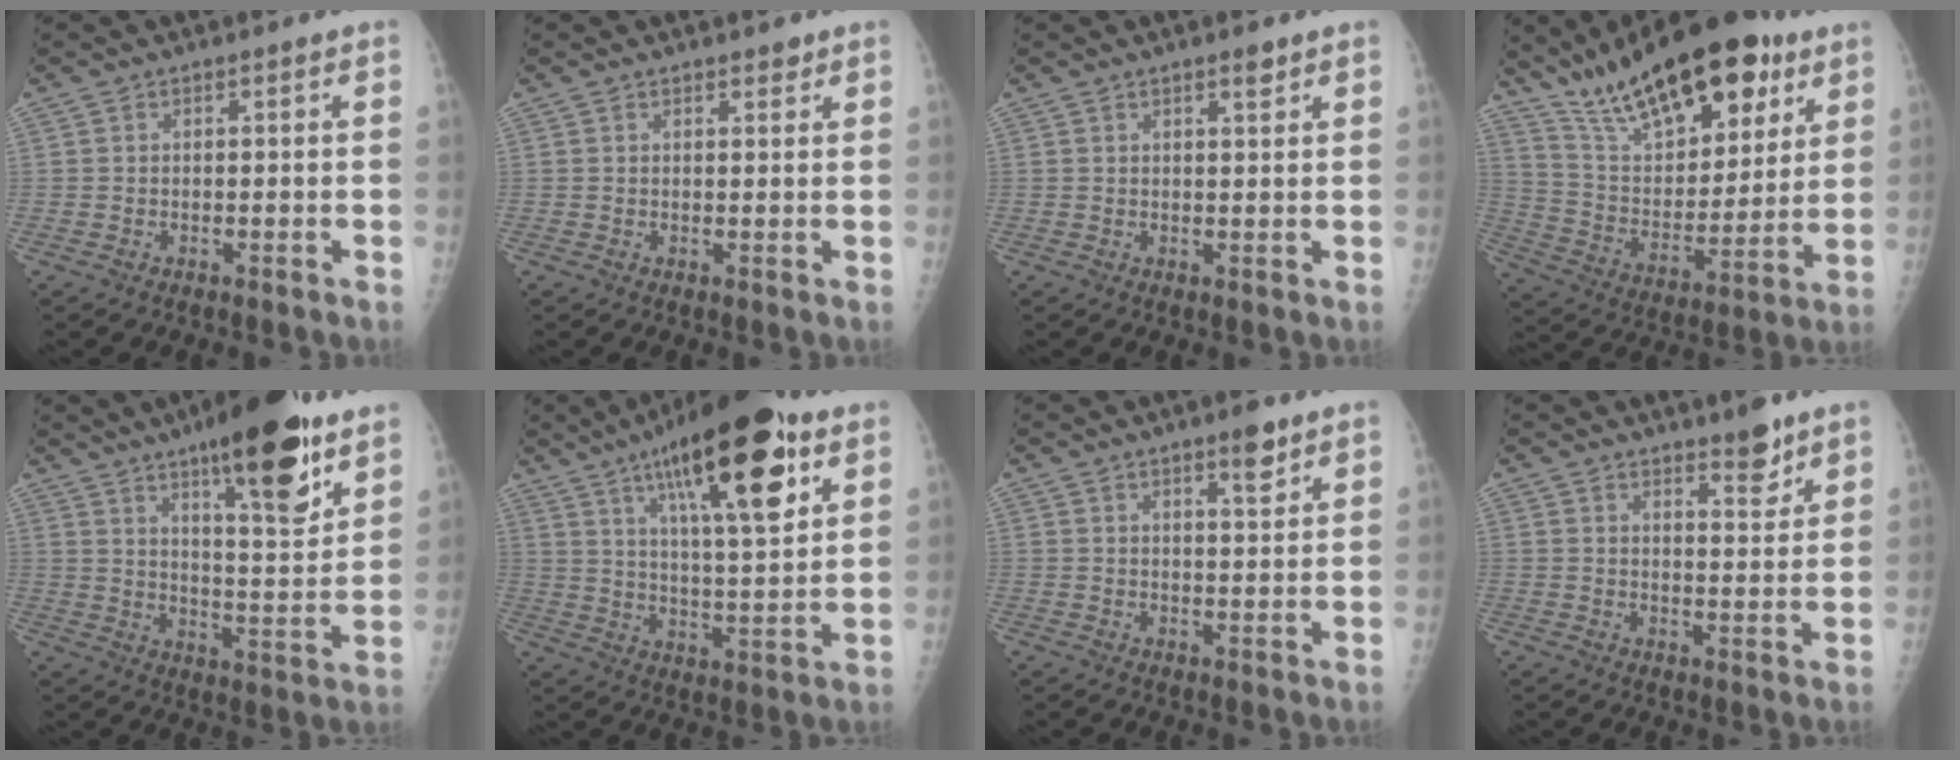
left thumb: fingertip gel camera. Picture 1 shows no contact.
{"total": 1.5, "force": [1.1, 0.6, 0.6], "torque": [-0.001, -0.007, 0.014]}
{"total": 2.2, "force": [1.5, 0.5, 1.5], "torque": [-0.018, -0.009, 0.023]}
{"total": 25.4, "force": [16.2, 10.6, 16.5], "torque": [-0.229, -0.047, 0.274]}
{"total": 19.2, "force": [11.6, 5.0, 14.4], "torque": [-0.181, -0.068, 0.177]}
{"total": 21.4, "force": [10.7, 6.1, 17.5], "torque": [-0.248, -0.035, 0.167]}
{"total": 4.6, "force": [3.1, 1.1, 3.2], "torque": [-0.040, -0.020, 0.045]}
{"total": 5.4, "force": [4.1, 1.5, 3.3], "torque": [-0.032, -0.032, 0.059]}